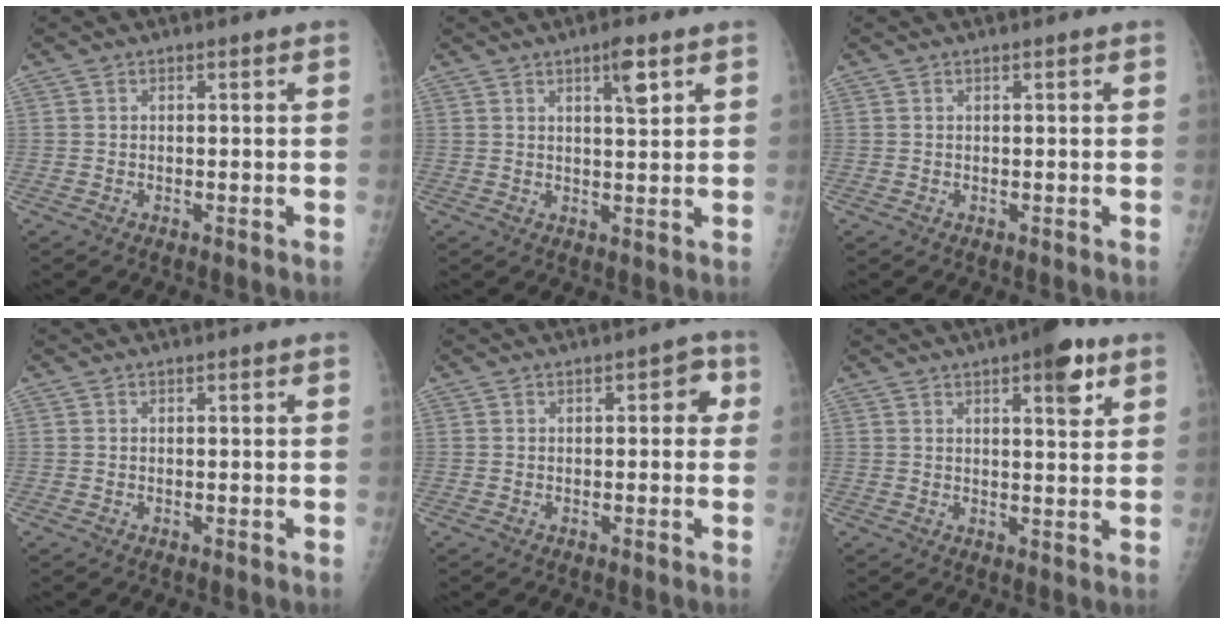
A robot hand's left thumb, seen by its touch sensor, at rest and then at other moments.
{"total": 4.2, "force": [2.3, 1.0, 3.4], "torque": [-0.049, -0.013, 0.035]}
{"total": 0.0}
{"total": 0.0}
{"total": 3.1, "force": [0.6, 1.9, 2.4], "torque": [-0.003, 0.007, -0.004]}
{"total": 7.4, "force": [4.1, 2.3, 5.8], "torque": [-0.063, -0.016, 0.051]}